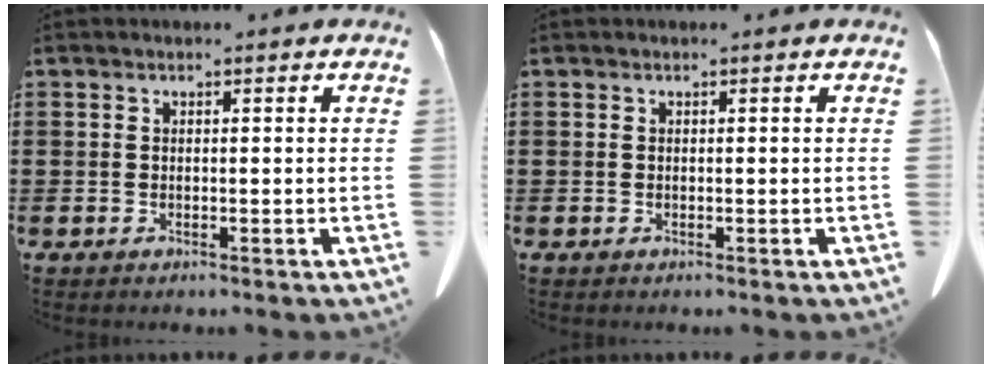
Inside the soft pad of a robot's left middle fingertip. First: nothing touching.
{"total": 0.0}